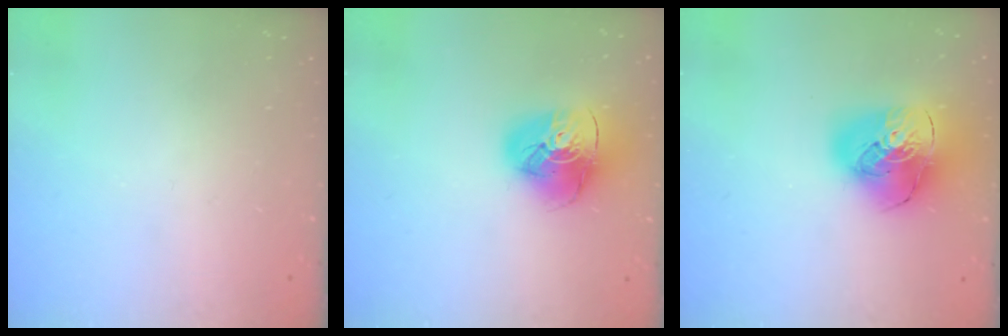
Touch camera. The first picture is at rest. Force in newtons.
{"total": 13.8, "press": 13.7, "slide": 1.4}
{"total": 20.4, "press": 20.2, "slide": 2.5}